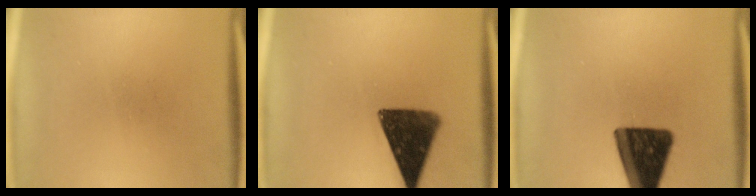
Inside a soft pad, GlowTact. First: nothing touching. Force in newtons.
{"total": 12.8}
{"total": 14.9}